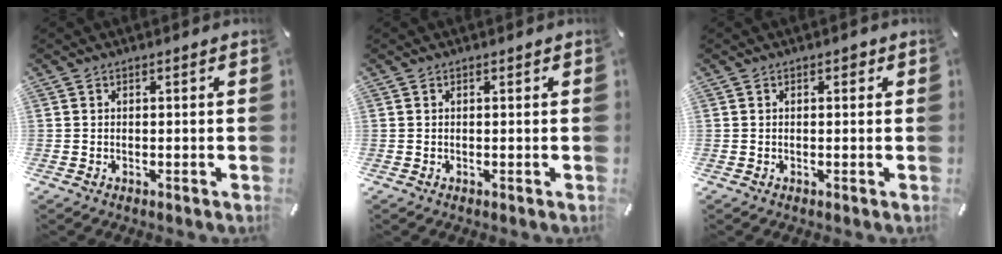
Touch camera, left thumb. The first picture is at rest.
{"total": 0.0}
{"total": 1.0, "force": [0.2, 0.8, 0.7], "torque": [-0.005, 0.003, 0.001]}